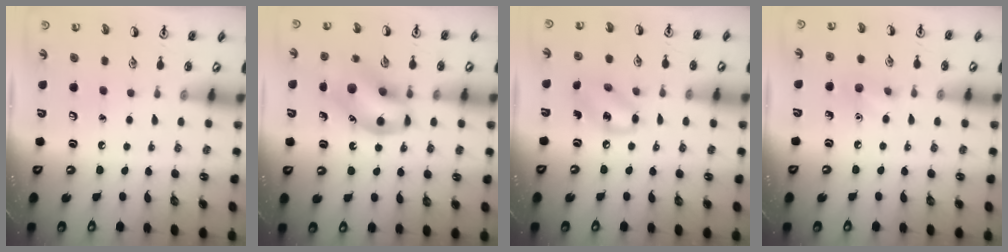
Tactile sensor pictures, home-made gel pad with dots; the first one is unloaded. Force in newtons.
{"total": 13.7, "press": 13.4, "slide": 2.7}
{"total": 7.4, "press": 7.3, "slide": 1.1}
{"total": 6.2, "press": 5.9, "slide": 1.9}